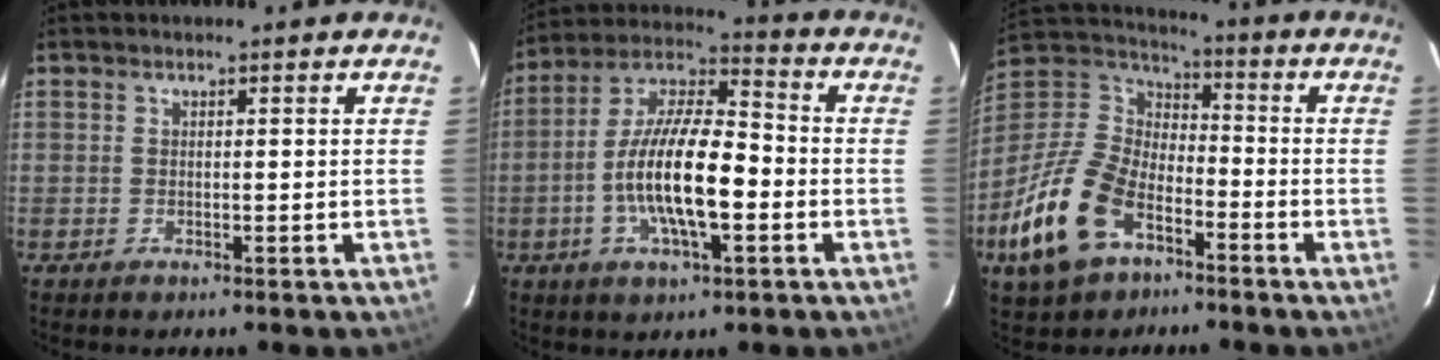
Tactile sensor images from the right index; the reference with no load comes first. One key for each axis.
{"total": 15.7, "fx": -3.8, "fy": 5.0, "fz": 14.4, "tx": -0.278, "ty": 0.000, "tz": -0.076}
{"total": 18.8, "fx": -9.4, "fy": 11.0, "fz": 12.0, "tx": -0.275, "ty": -0.003, "tz": -0.174}